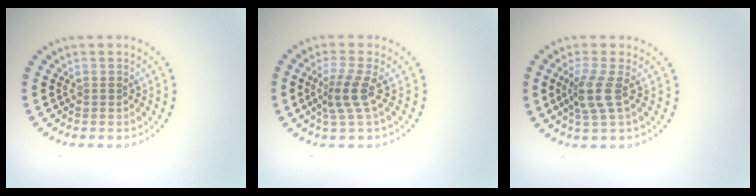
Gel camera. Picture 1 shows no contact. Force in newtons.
{"total": 2.6, "press": 1.8, "slide": 1.8}
{"total": 2.6, "press": 2.0, "slide": 1.7}